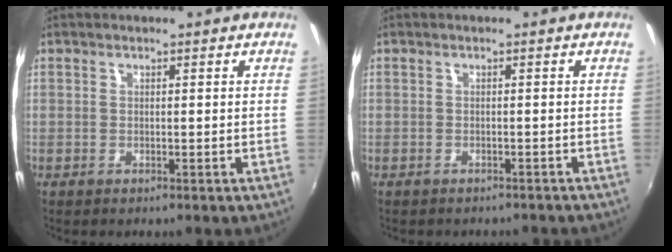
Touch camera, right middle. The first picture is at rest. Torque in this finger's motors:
{"motor_torque": [1.00, -1.14, 0.07, 0.02]}